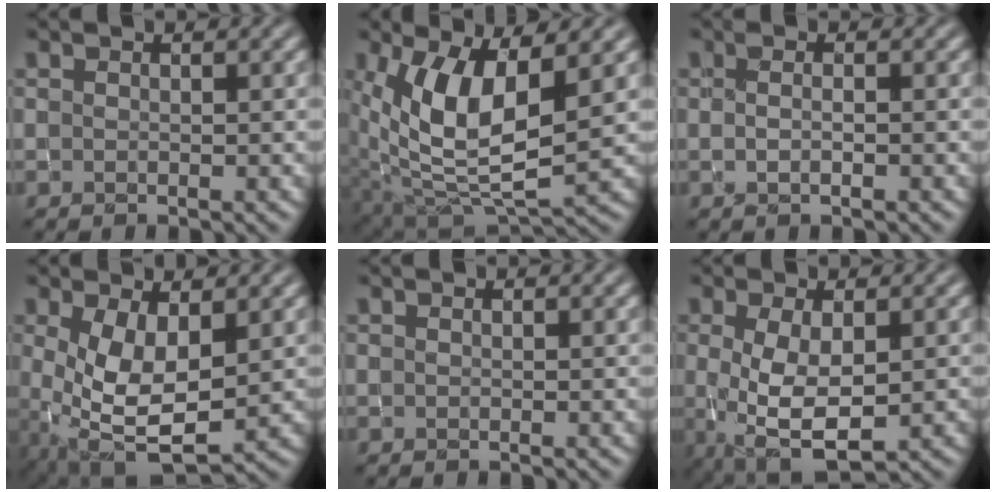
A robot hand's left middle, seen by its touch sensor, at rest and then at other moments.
{"total": 10.0, "force": [2.0, 4.8, 8.5], "torque": [-0.175, -0.014, 0.043]}
{"total": 1.3, "force": [0.2, 0.6, 1.1], "torque": [-0.004, -0.001, -0.002]}
{"total": 6.7, "force": [0.0, 3.1, 5.9], "torque": [-0.129, -0.008, 0.006]}
{"total": 0.0}
{"total": 5.5, "force": [-0.5, 2.4, 4.9], "torque": [-0.108, -0.010, 0.001]}